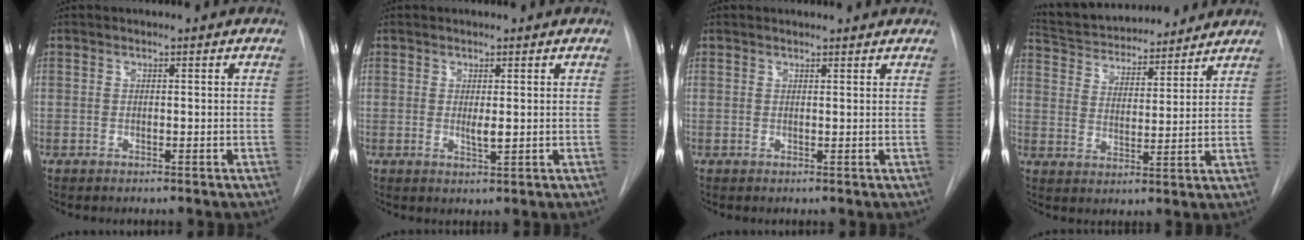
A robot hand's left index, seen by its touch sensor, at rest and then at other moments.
{"total": 1.6, "force": [0.3, 0.3, 1.5], "torque": [-0.028, -0.004, 0.008]}
{"total": 3.2, "force": [3.2, 0.5, 0.6], "torque": [-0.010, 0.015, 0.034]}
{"total": 17.2, "force": [15.8, 4.1, 5.4], "torque": [-0.095, 0.023, 0.247]}